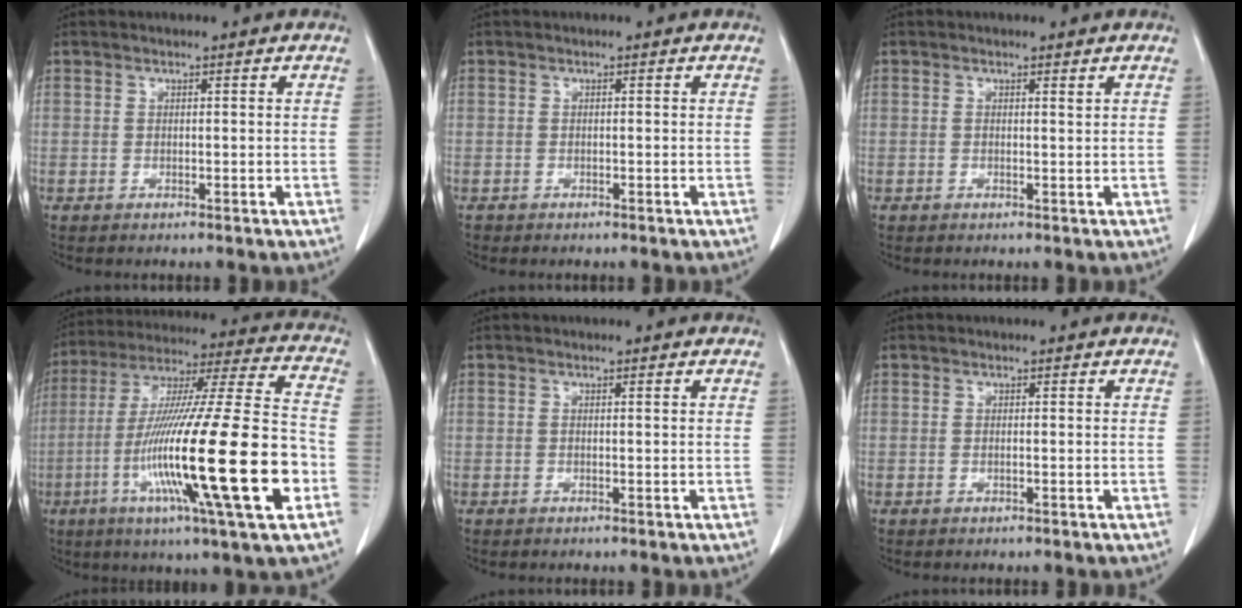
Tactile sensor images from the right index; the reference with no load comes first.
{"total": 0.5, "force": [-0.3, 0.5, -0.1], "torque": [-0.006, 0.004, -0.004]}
{"total": 0.5, "force": [0.3, 0.0, 0.4], "torque": [-0.009, -0.002, 0.006]}
{"total": 28.6, "force": [-7.9, 1.3, 27.4], "torque": [-0.473, -0.037, -0.146]}
{"total": 0.0}
{"total": 0.0}